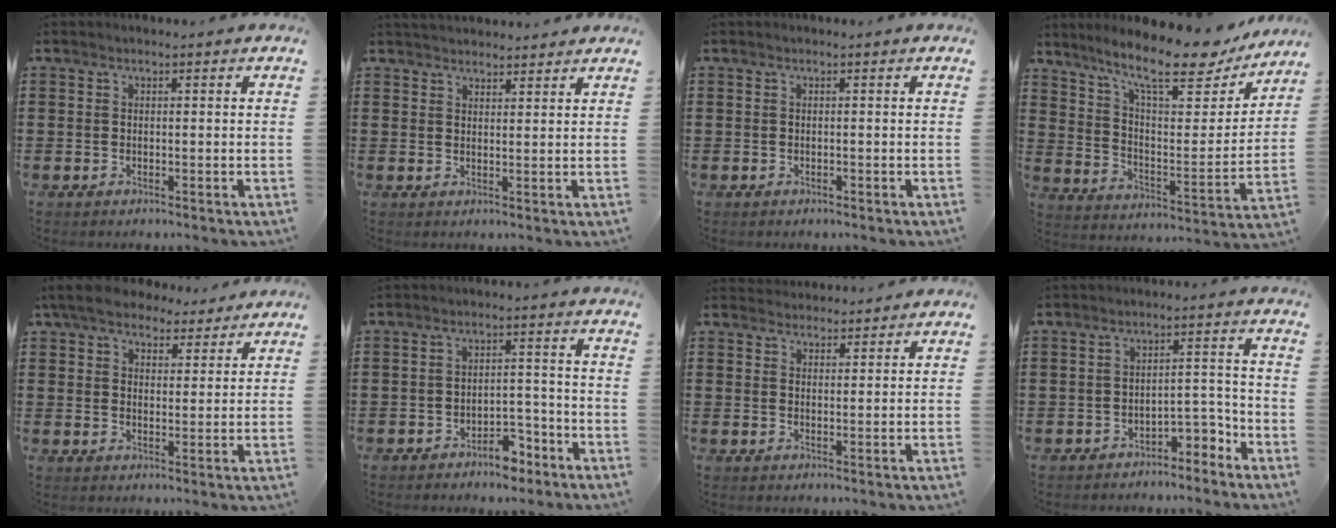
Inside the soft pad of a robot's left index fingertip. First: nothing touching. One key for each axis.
{"total": 2.3, "fx": 2.3, "fy": 0.2, "fz": 0.0, "tx": -0.005, "ty": -0.002, "tz": 0.045}
{"total": 0.0}
{"total": 12.9, "fx": 10.2, "fy": 2.7, "fz": 7.4, "tx": -0.149, "ty": -0.061, "tz": 0.169}
{"total": 6.1, "fx": 5.2, "fy": 2.2, "fz": 2.3, "tx": -0.064, "ty": -0.005, "tz": 0.096}
{"total": 4.7, "fx": -3.9, "fy": 1.8, "fz": 1.9, "tx": -0.037, "ty": 0.011, "tz": -0.076}
{"total": 2.3, "fx": 2.3, "fy": 0.3, "fz": -0.3, "tx": -0.001, "ty": -0.003, "tz": 0.045}
{"total": 4.6, "fx": -4.1, "fy": 1.2, "fz": 1.6, "tx": -0.028, "ty": 0.013, "tz": -0.083}